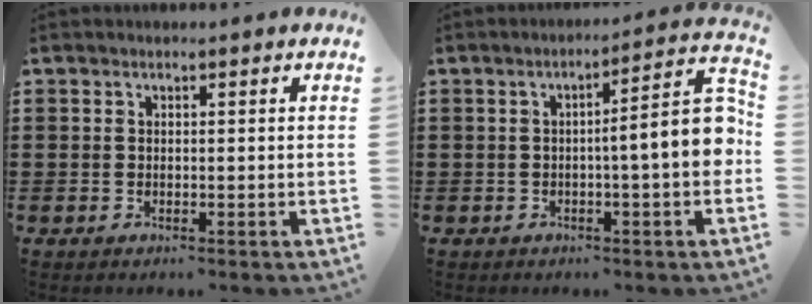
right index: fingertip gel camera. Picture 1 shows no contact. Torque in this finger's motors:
{"motor_torque": [1.38, -0.76, 0.79, 0.17]}